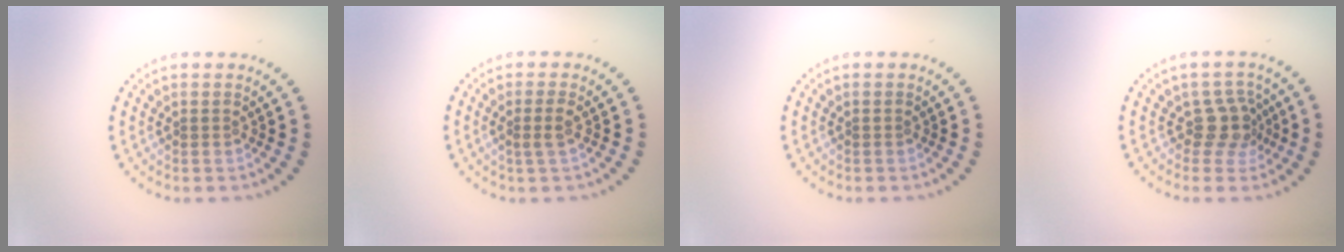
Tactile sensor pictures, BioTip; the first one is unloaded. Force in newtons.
{"total": 1.4, "press": 1.1, "slide": 0.9}
{"total": 0.0}
{"total": 2.6, "press": 2.0, "slide": 1.6}